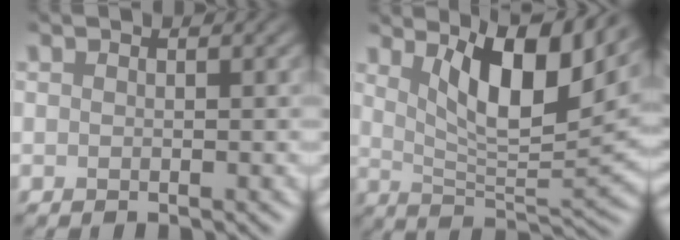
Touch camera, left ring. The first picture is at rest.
{"total": 8.6, "force": [4.1, 2.6, 7.1], "torque": [-0.114, -0.013, 0.072]}